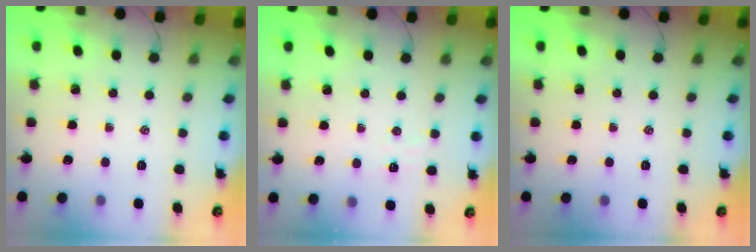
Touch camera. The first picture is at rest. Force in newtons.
{"total": 4.1, "press": 4.0, "slide": 0.7}
{"total": 0.0}